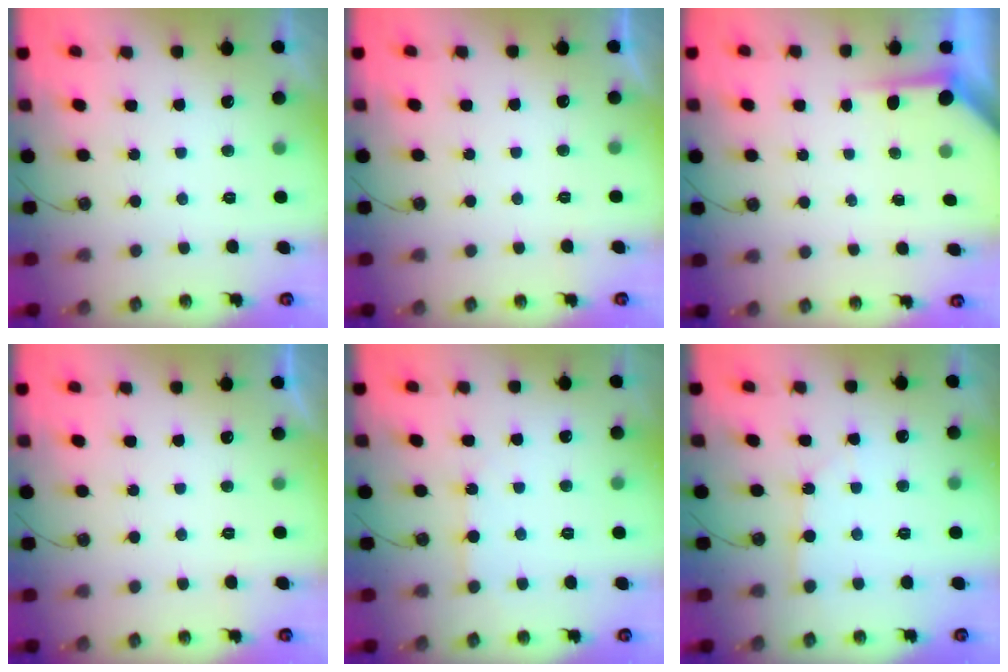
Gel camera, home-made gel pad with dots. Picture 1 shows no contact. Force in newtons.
{"total": 0.0}
{"total": 3.5, "press": 3.4, "slide": 0.3}
{"total": 0.0}
{"total": 4.6, "press": 4.6, "slide": 0.6}
{"total": 2.1, "press": 2.1, "slide": 0.2}